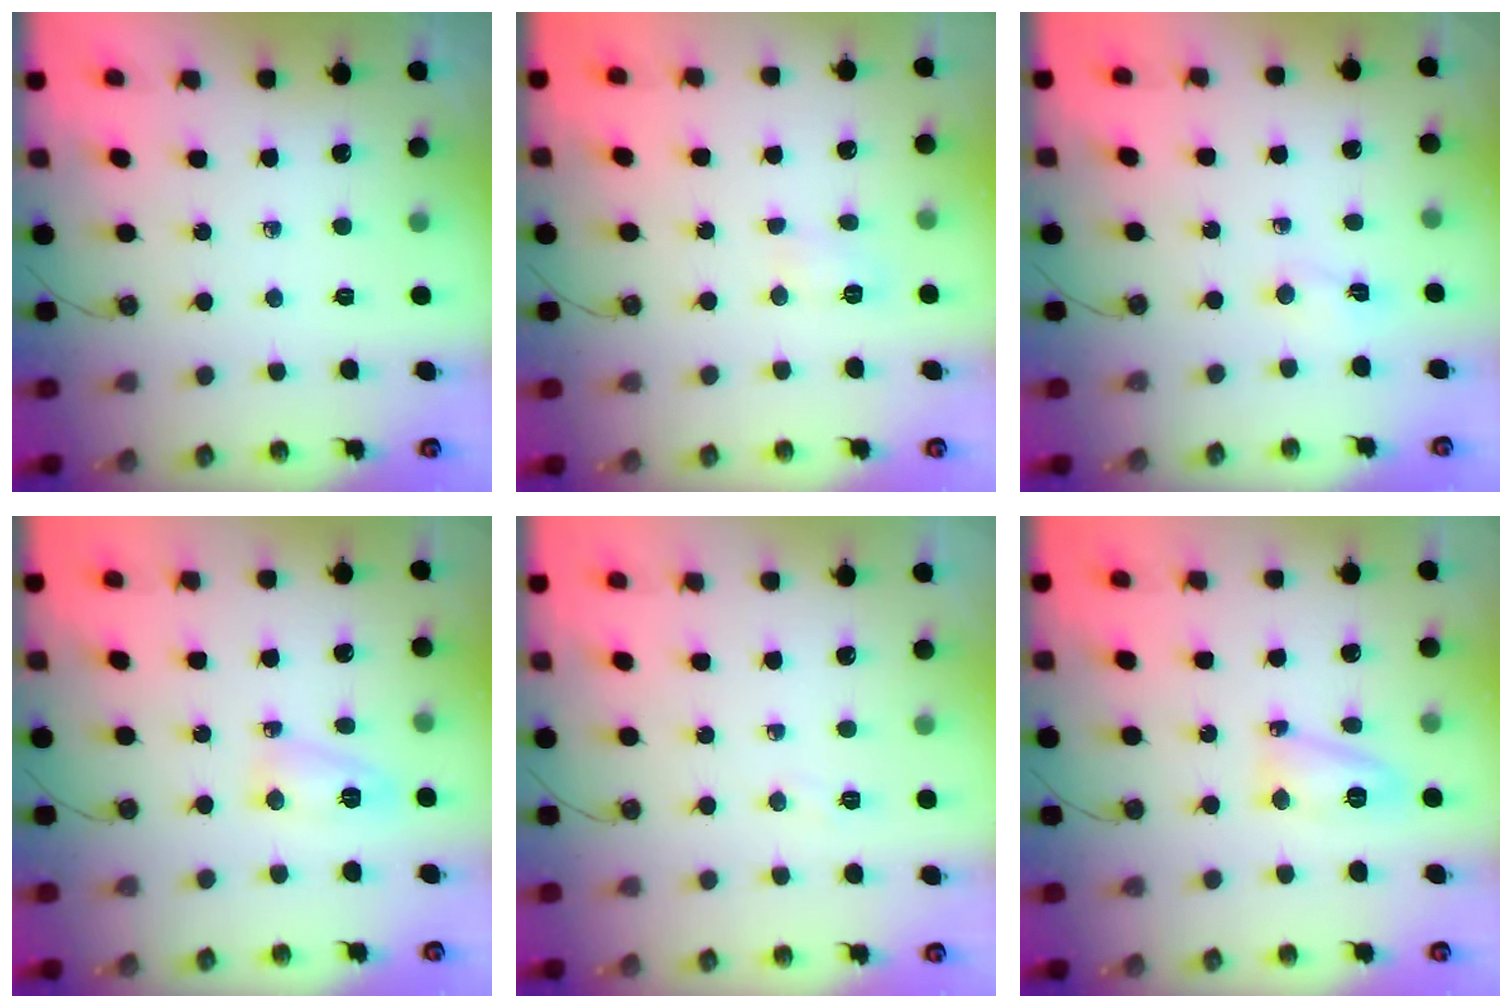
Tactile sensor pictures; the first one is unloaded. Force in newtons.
{"total": 3.7, "press": 3.7, "slide": 0.5}
{"total": 2.0, "press": 1.9, "slide": 0.6}
{"total": 4.7, "press": 4.6, "slide": 0.9}
{"total": 3.3, "press": 3.2, "slide": 0.4}
{"total": 9.2, "press": 9.1, "slide": 1.1}